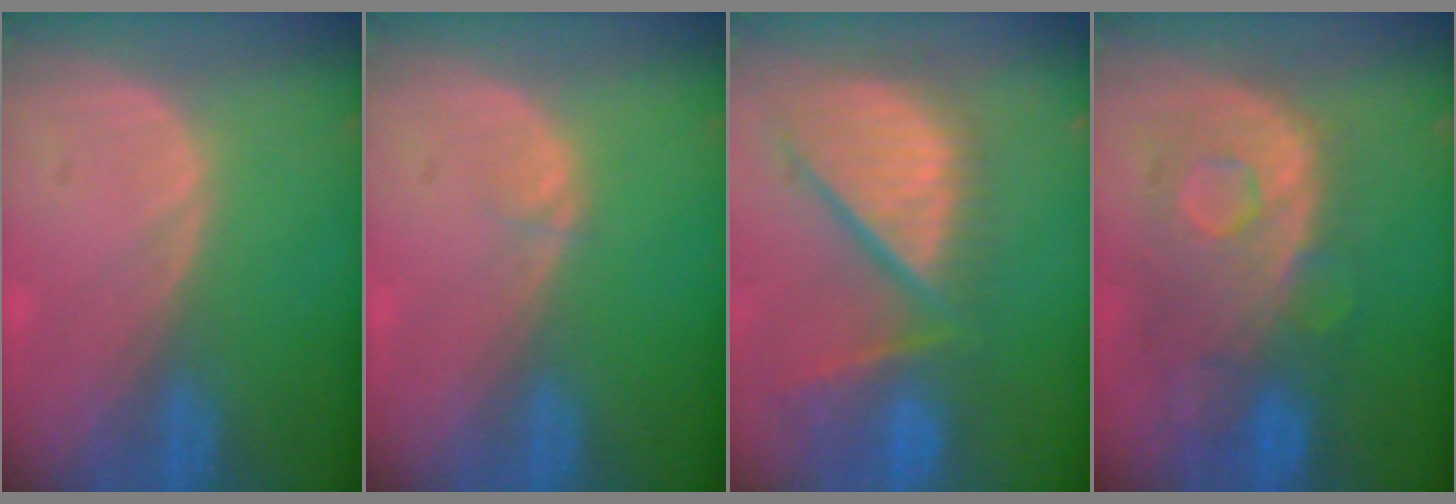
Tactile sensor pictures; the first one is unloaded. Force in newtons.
{"total": 0.5, "press": 0.5, "slide": 0.1}
{"total": 12.8, "press": 10.8, "slide": 7.0}
{"total": 10.5, "press": 9.4, "slide": 4.7}